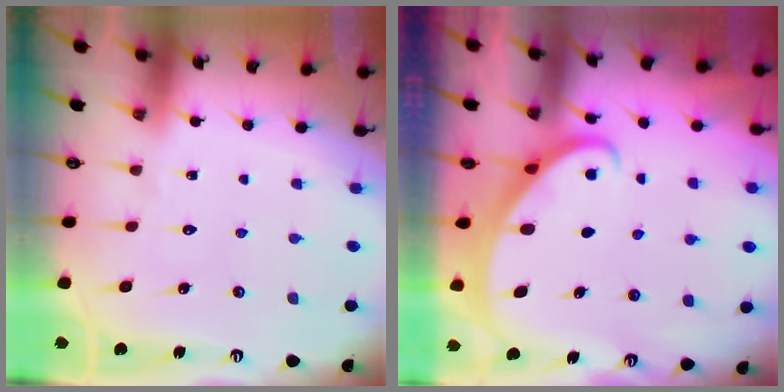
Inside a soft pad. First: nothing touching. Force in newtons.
{"total": 2.3, "press": 2.3, "slide": 0.1}